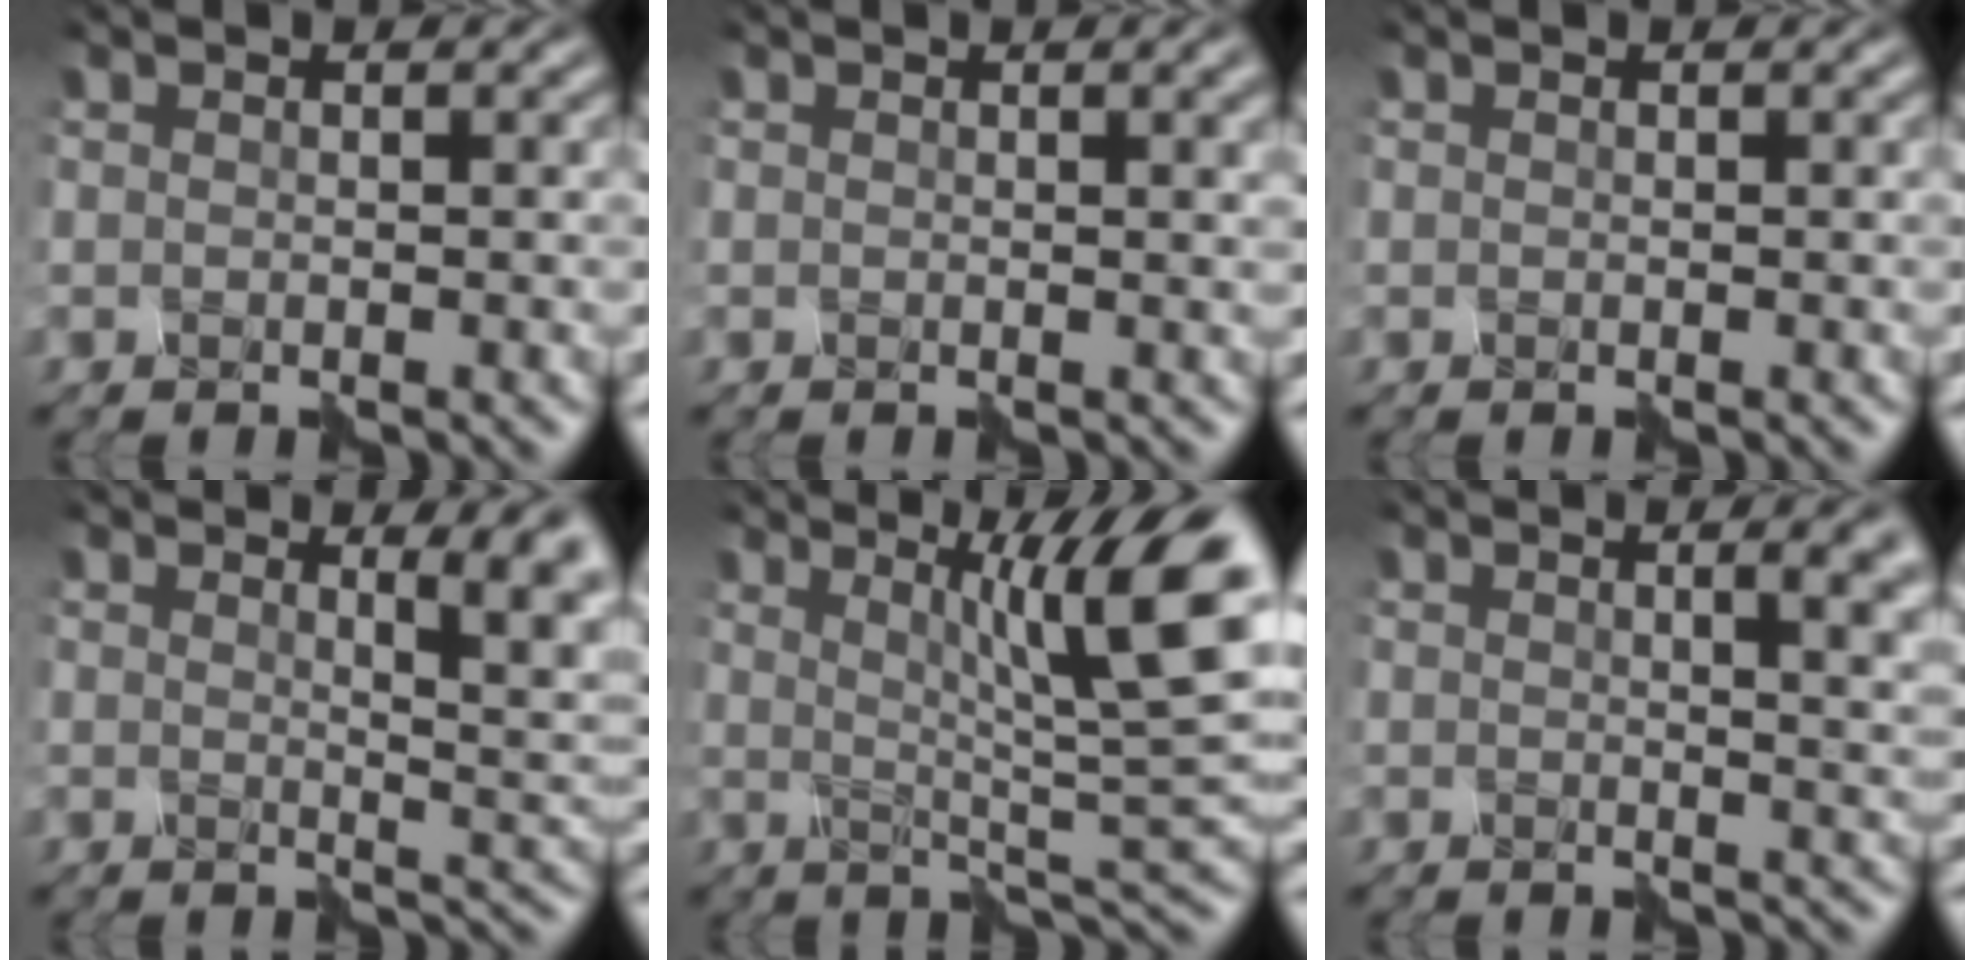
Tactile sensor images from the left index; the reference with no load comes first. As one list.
[{"total": 2.2, "force": [0.9, 0.8, 1.9], "torque": [-0.012, 0.011, 0.002]}, {"total": 0.0}, {"total": 5.5, "force": [2.3, 1.8, 4.6], "torque": [-0.019, 0.015, 0.032]}, {"total": 8.8, "force": [3.0, 1.1, 8.2], "torque": [-0.099, 0.017, 0.053]}, {"total": 5.2, "force": [1.7, 2.1, 4.4], "torque": [-0.019, 0.030, 0.010]}]